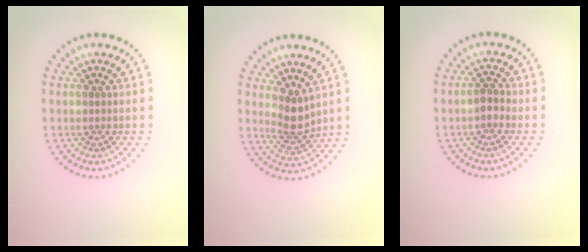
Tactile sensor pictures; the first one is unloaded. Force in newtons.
{"total": 2.7, "press": 2.1, "slide": 1.7}
{"total": 1.2, "press": 1.2, "slide": 0.3}